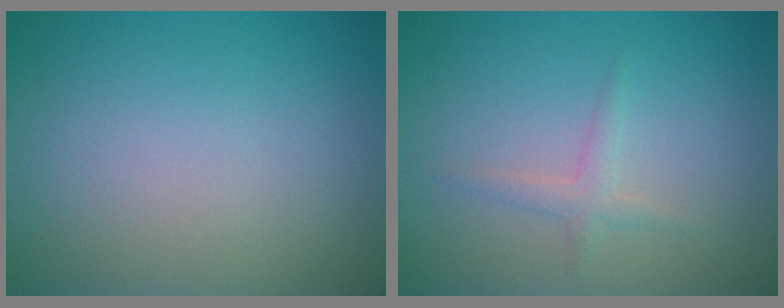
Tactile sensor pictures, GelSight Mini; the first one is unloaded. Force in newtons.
{"total": 1.3, "press": 1.3, "slide": 0.0}